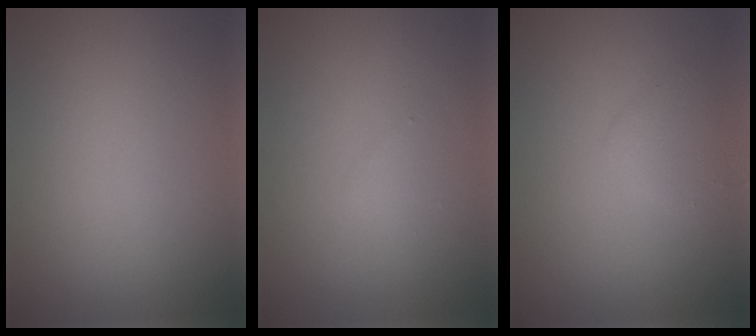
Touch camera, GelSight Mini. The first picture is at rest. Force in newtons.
{"total": 0.8, "press": 0.8, "slide": 0.1}
{"total": 1.7, "press": 1.7, "slide": 0.2}